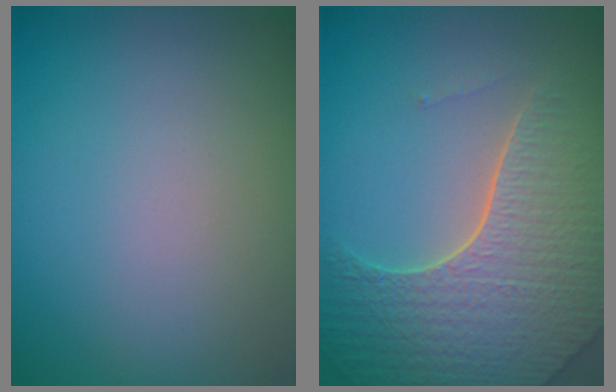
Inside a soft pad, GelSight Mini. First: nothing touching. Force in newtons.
{"total": 8.0, "press": 5.7, "slide": 5.6}